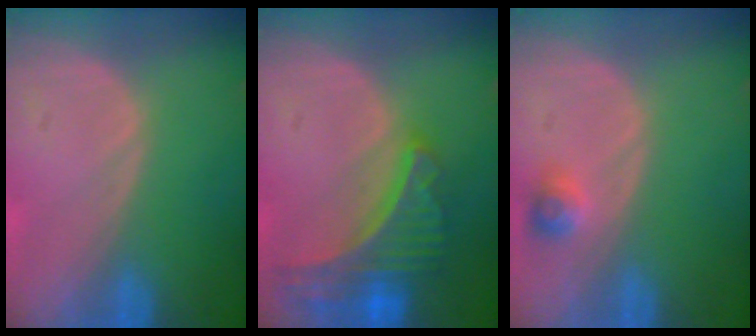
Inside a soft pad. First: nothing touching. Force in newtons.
{"total": 8.9, "press": 7.8, "slide": 4.3}
{"total": 2.2, "press": 2.2, "slide": 0.2}